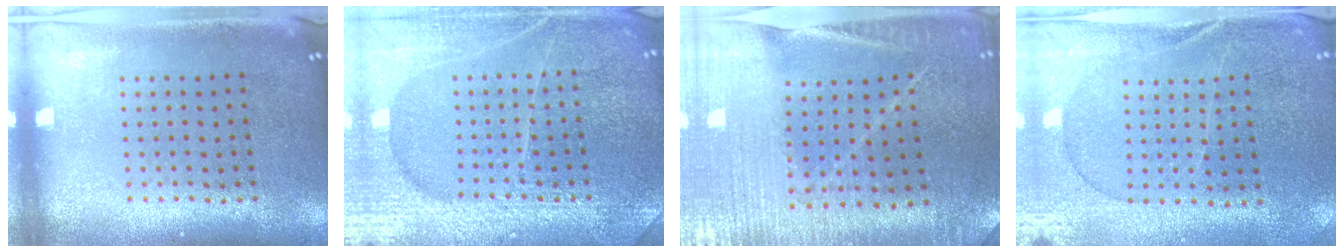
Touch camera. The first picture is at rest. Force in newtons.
{"total": 5.3, "press": 5.3, "slide": 0.6}
{"total": 2.0, "press": 2.0, "slide": 0.1}
{"total": 0.6, "press": 0.5, "slide": 0.3}